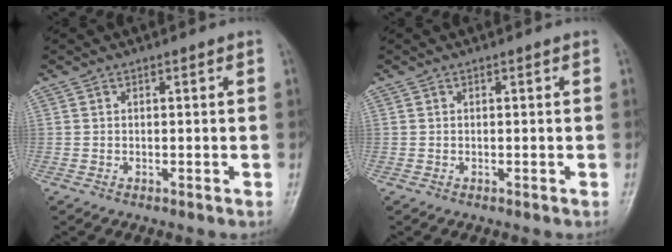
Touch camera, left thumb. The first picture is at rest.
{"total": 0.0}